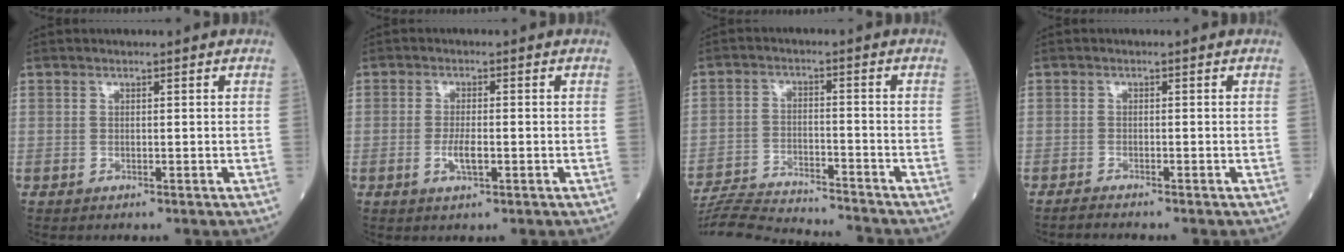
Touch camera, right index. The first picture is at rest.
{"total": 3.1, "force": [-0.9, 0.8, 2.8], "torque": [-0.057, 0.000, -0.012]}
{"total": 14.7, "force": [-14.3, 0.5, 3.6], "torque": [-0.066, -0.003, -0.223]}
{"total": 2.2, "force": [-2.0, -0.3, 0.9], "torque": [-0.017, -0.002, -0.030]}